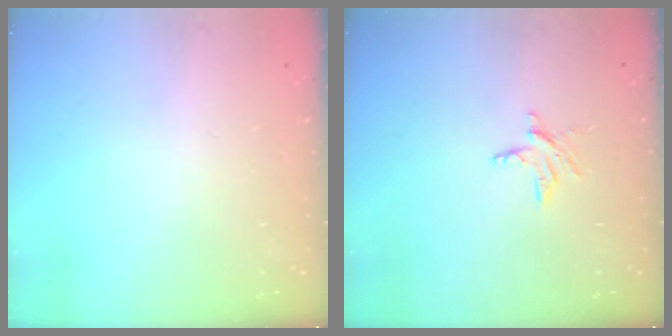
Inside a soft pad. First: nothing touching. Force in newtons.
{"total": 3.4, "press": 3.4, "slide": 0.4}